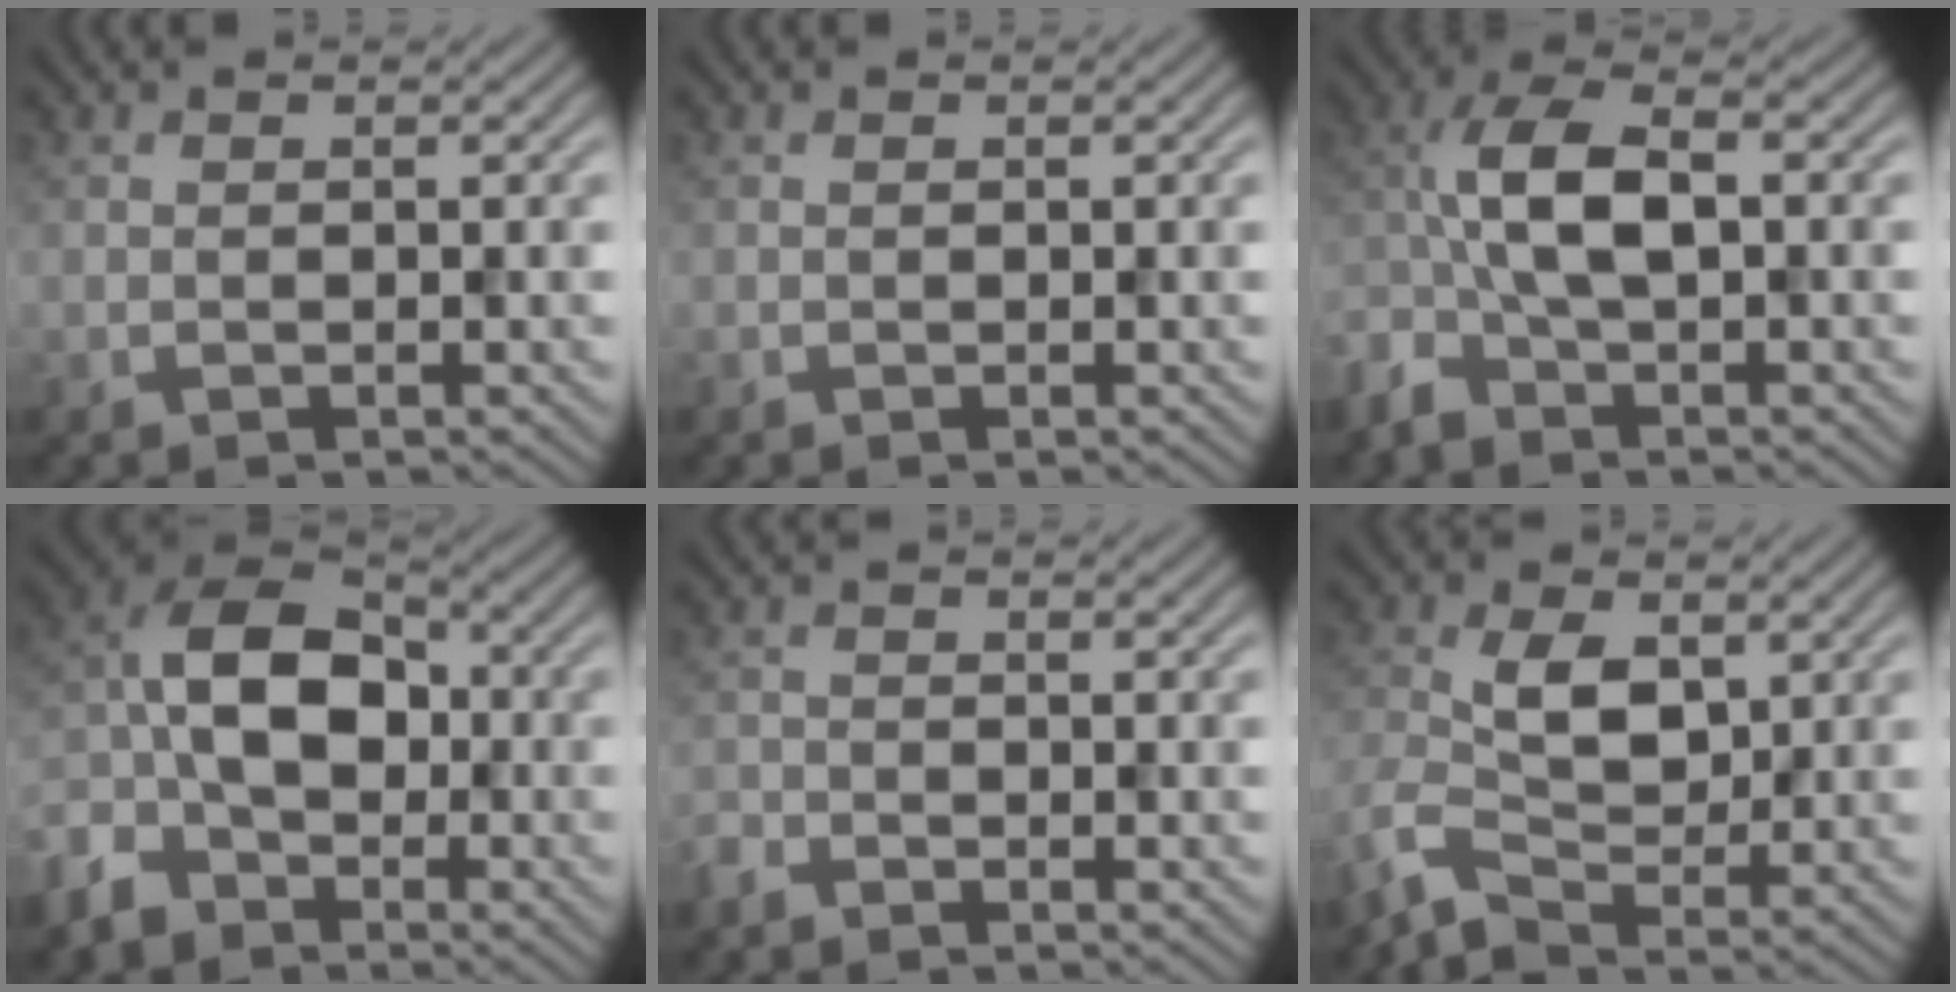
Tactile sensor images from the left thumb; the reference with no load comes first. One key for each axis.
{"total": 0.0}
{"total": 6.6, "fx": -2.2, "fy": 2.9, "fz": 5.5, "tx": -0.124, "ty": 0.014, "tz": -0.054}
{"total": 10.9, "fx": -4.0, "fy": 7.2, "fz": 7.1, "tx": -0.161, "ty": -0.005, "tz": -0.097}
{"total": 1.7, "fx": -1.5, "fy": 0.6, "fz": 0.3, "tx": -0.008, "ty": -0.004, "tz": -0.040}
{"total": 4.9, "fx": -0.8, "fy": 3.0, "fz": 3.9, "tx": -0.095, "ty": 0.005, "tz": -0.025}